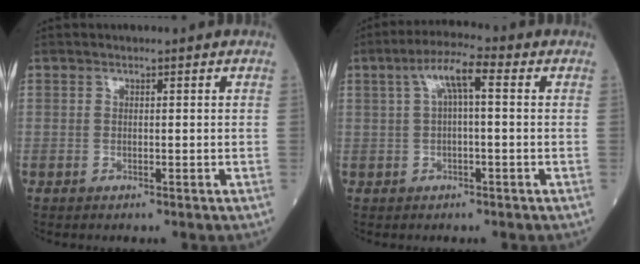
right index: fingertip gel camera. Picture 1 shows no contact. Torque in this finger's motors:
{"motor_torque": [0.77, 0.14, 0.14, 0.07]}